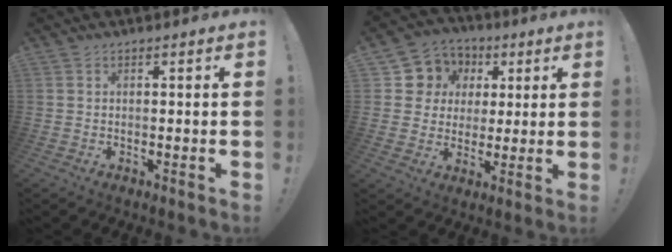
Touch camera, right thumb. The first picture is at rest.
{"total": 9.5, "force": [2.3, 9.0, 2.0], "torque": [-0.029, -0.012, 0.052]}